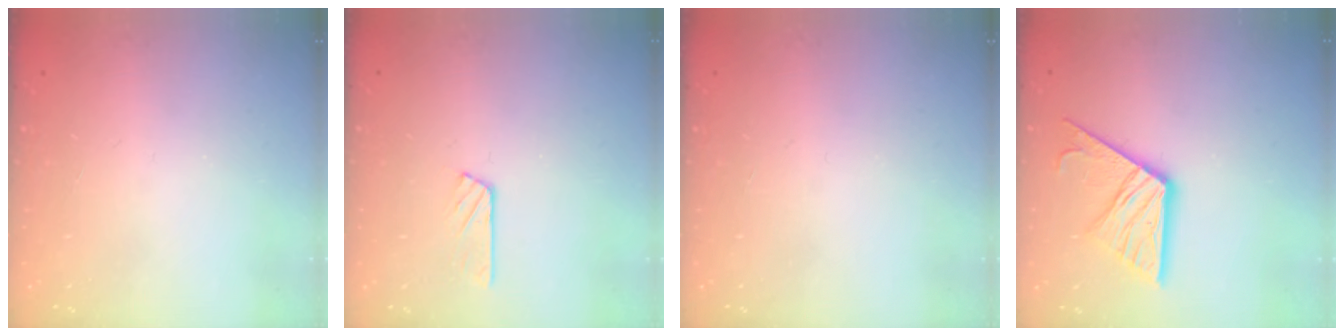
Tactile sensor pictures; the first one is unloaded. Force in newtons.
{"total": 3.8, "press": 3.8, "slide": 0.5}
{"total": 0.0}
{"total": 14.7, "press": 14.6, "slide": 1.4}